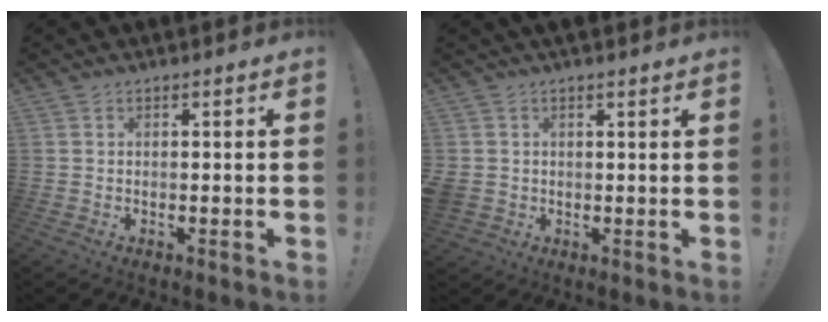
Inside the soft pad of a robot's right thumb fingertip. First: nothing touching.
{"total": 3.3, "force": [1.5, 2.8, 0.6], "torque": [-0.004, -0.009, 0.032]}